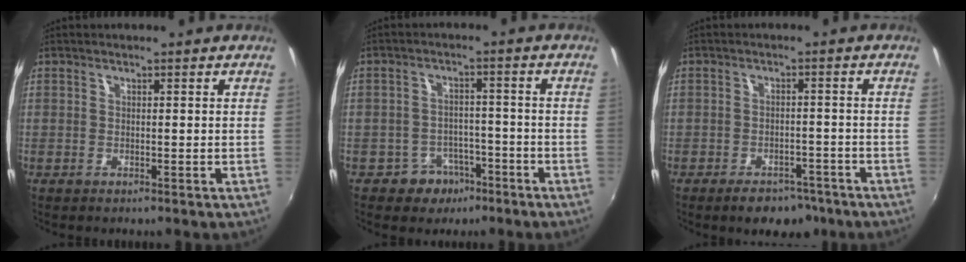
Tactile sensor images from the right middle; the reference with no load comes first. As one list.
[{"total": 5.9, "force": [-3.7, 4.5, 1.1], "torque": [-0.030, 0.016, -0.046]}, {"total": 7.2, "force": [-5.2, 4.0, 3.0], "torque": [-0.065, 0.004, -0.063]}]